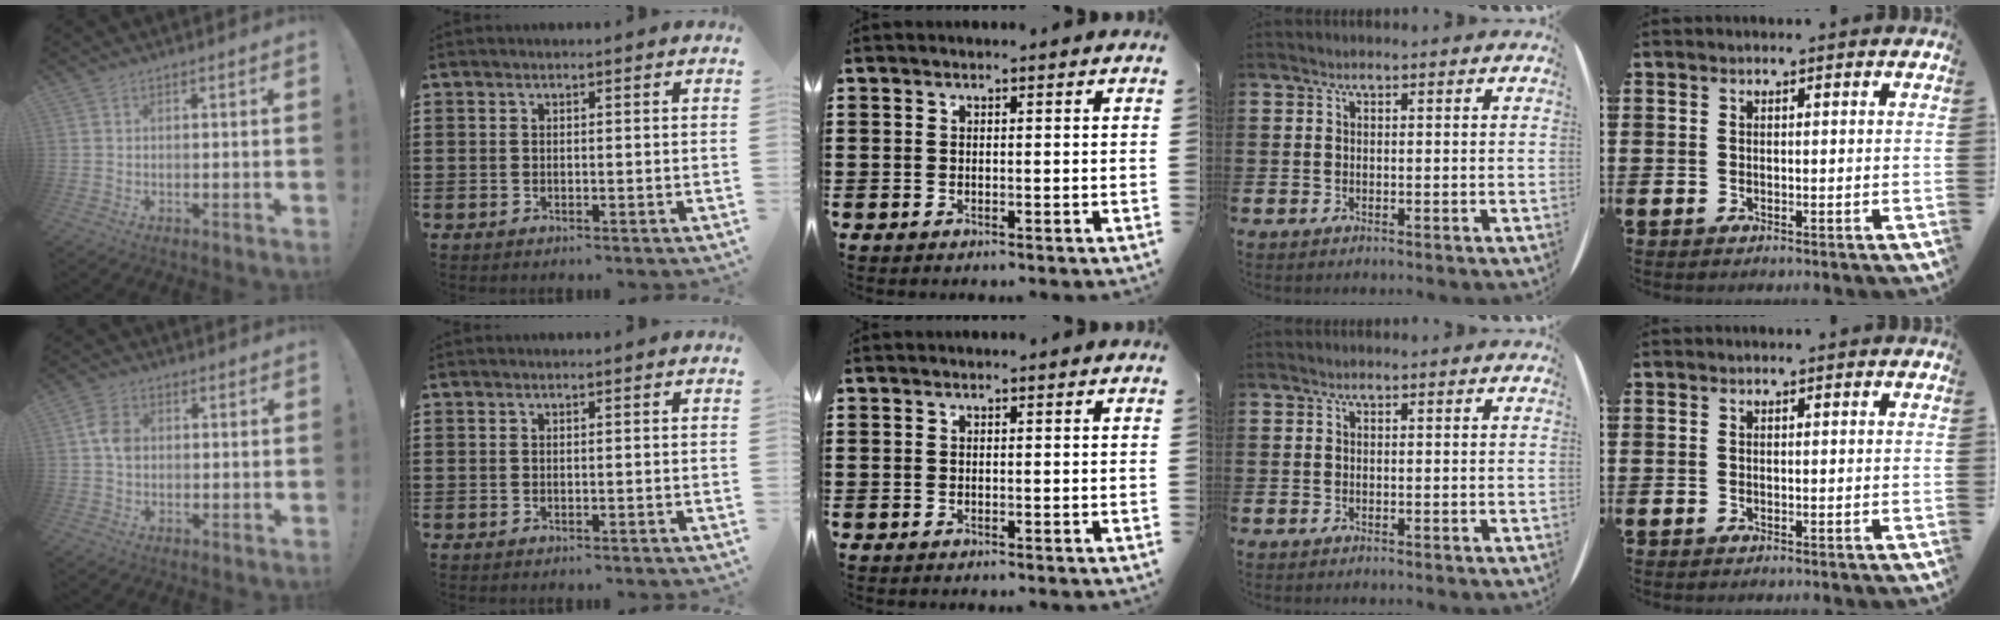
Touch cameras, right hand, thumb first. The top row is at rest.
{"thumb": {"total": 6.2, "force": [0.5, 4.5, 4.2], "torque": [-0.075, 0.005, 0.010]}}